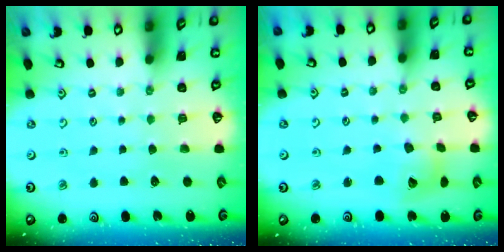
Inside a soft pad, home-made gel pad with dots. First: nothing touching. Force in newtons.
{"total": 7.6, "press": 7.5, "slide": 1.3}